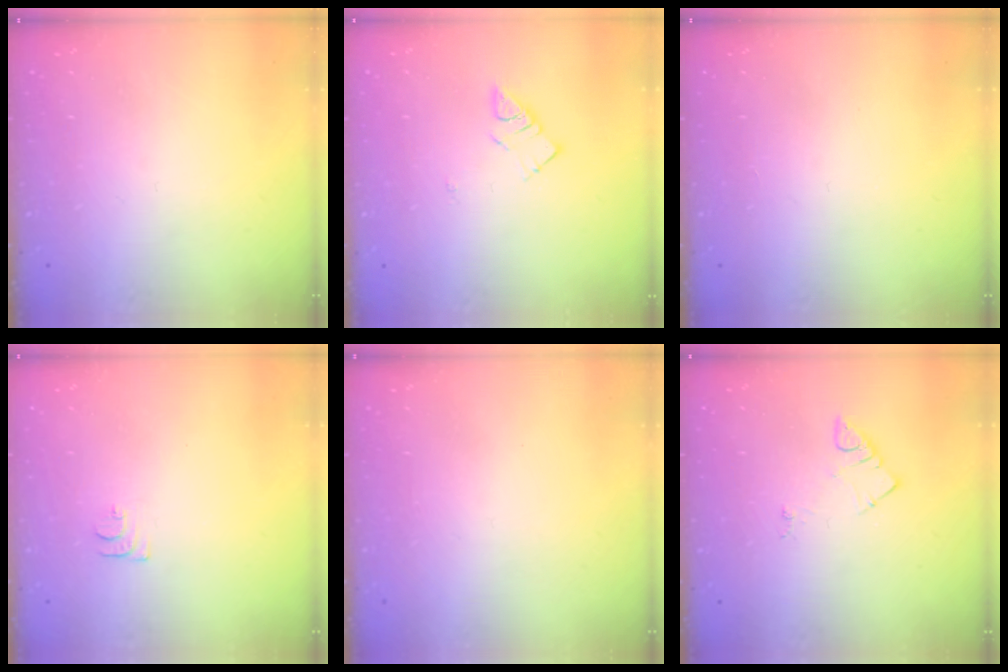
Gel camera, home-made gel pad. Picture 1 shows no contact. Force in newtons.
{"total": 5.0, "press": 5.0, "slide": 0.2}
{"total": 2.8, "press": 2.8, "slide": 0.4}
{"total": 5.2, "press": 5.1, "slide": 0.6}
{"total": 1.7, "press": 1.7, "slide": 0.1}
{"total": 3.8, "press": 3.8, "slide": 0.5}